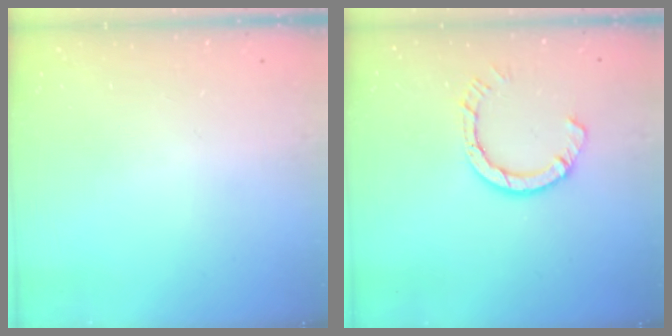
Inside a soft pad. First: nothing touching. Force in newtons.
{"total": 6.8, "press": 6.7, "slide": 0.7}